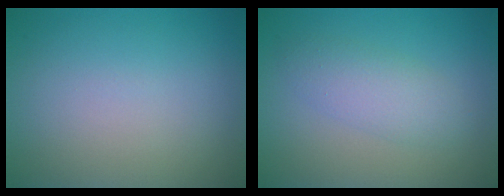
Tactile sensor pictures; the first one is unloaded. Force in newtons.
{"total": 3.0, "press": 3.0, "slide": 0.0}